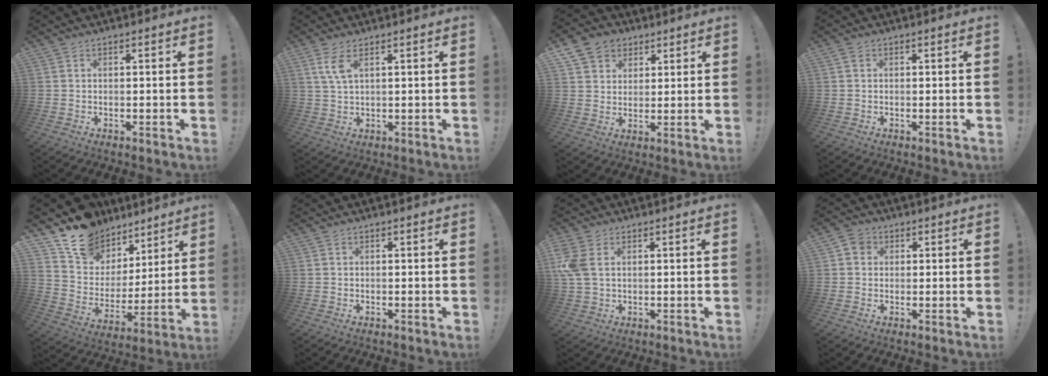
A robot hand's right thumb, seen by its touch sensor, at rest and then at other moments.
{"total": 4.9, "force": [2.2, 1.5, 4.1], "torque": [-0.066, -0.007, 0.037]}
{"total": 8.5, "force": [4.4, 7.0, 2.0], "torque": [-0.026, -0.027, 0.089]}
{"total": 0.7, "force": [0.3, 0.7, 0.1], "torque": [-0.003, 0.005, 0.004]}
{"total": 15.0, "force": [11.7, 9.0, 2.7], "torque": [-0.057, -0.091, 0.229]}
{"total": 0.0}
{"total": 7.5, "force": [1.9, 4.9, 5.2], "torque": [-0.123, -0.002, 0.039]}
{"total": 3.9, "force": [1.0, 3.4, 1.6], "torque": [-0.025, 0.008, 0.019]}